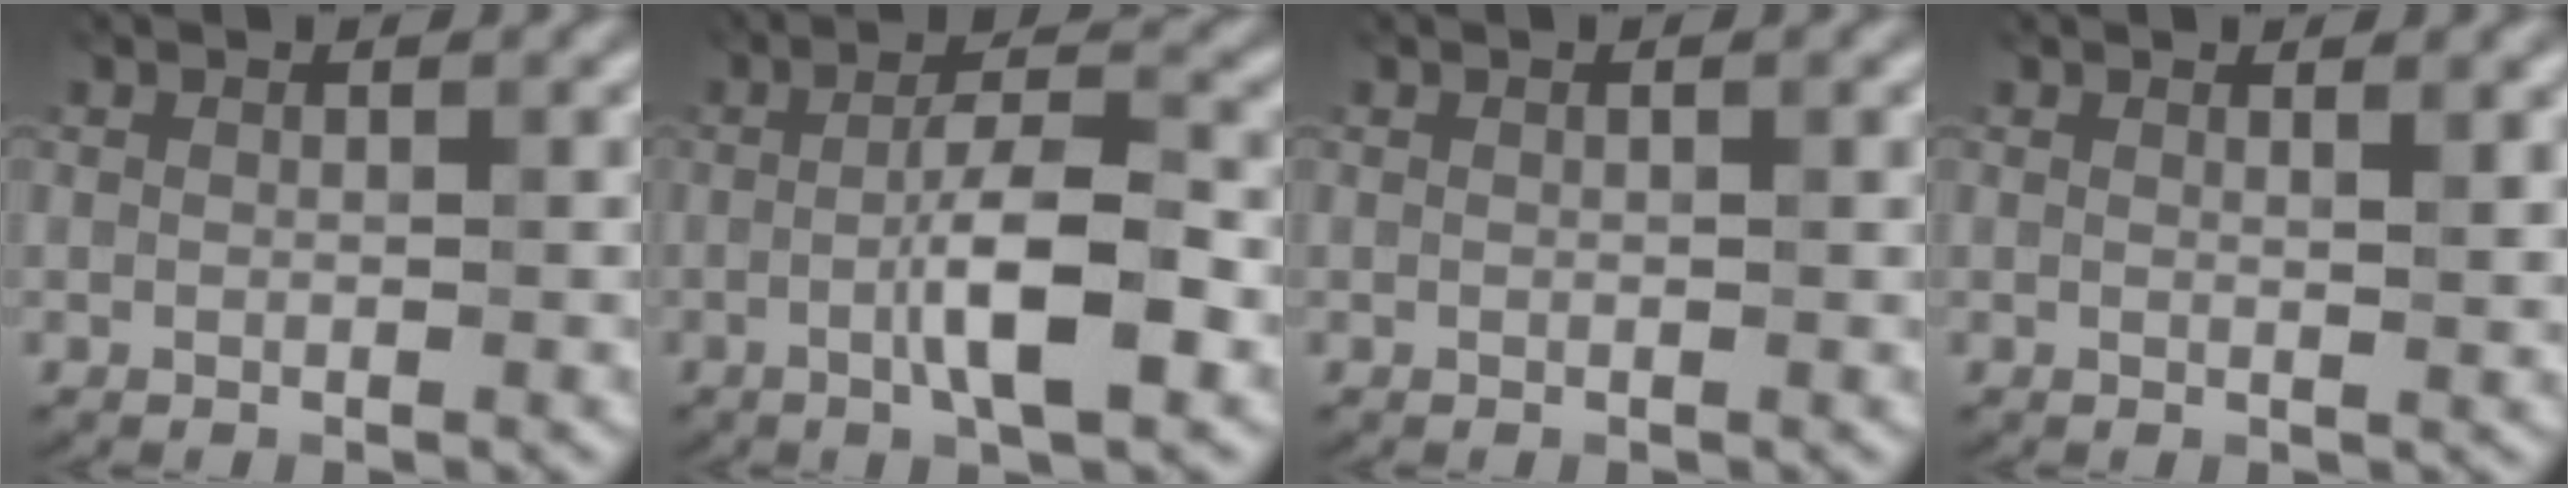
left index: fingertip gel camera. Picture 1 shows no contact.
{"total": 6.2, "force": [-1.6, 1.0, 5.9], "torque": [-0.105, 0.013, -0.033]}
{"total": 0.7, "force": [0.3, 0.1, 0.6], "torque": [-0.012, 0.004, 0.006]}
{"total": 1.3, "force": [0.8, 0.0, 1.0], "torque": [-0.017, 0.002, 0.013]}